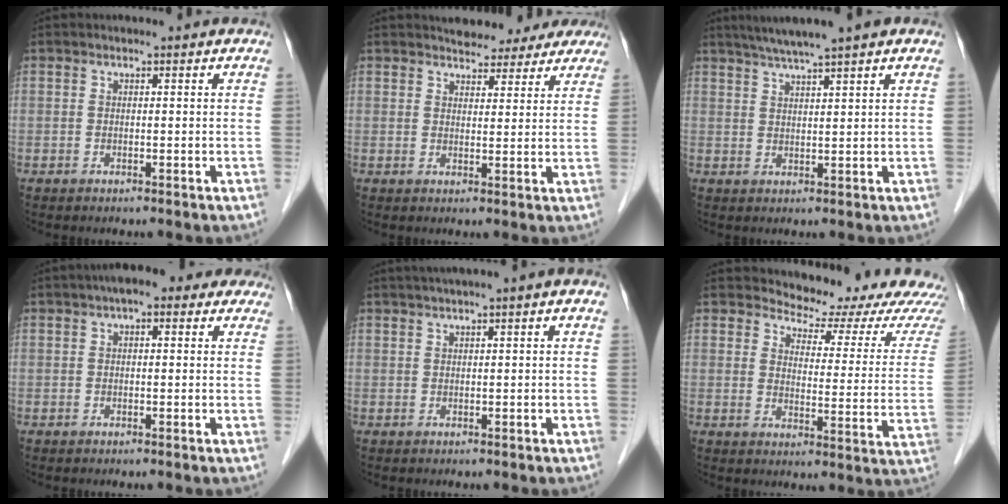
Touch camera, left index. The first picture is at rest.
{"total": 9.4, "force": [8.3, 3.5, 2.6], "torque": [-0.015, 0.012, 0.090]}
{"total": 6.5, "force": [5.1, -0.7, 4.0], "torque": [-0.070, 0.021, 0.084]}
{"total": 5.9, "force": [3.2, 2.7, 4.2], "torque": [-0.051, 0.039, 0.033]}
{"total": 3.4, "force": [1.5, 0.0, 3.1], "torque": [-0.054, 0.016, 0.025]}
{"total": 13.0, "force": [12.2, 3.0, 3.5], "torque": [-0.026, -0.035, 0.126]}